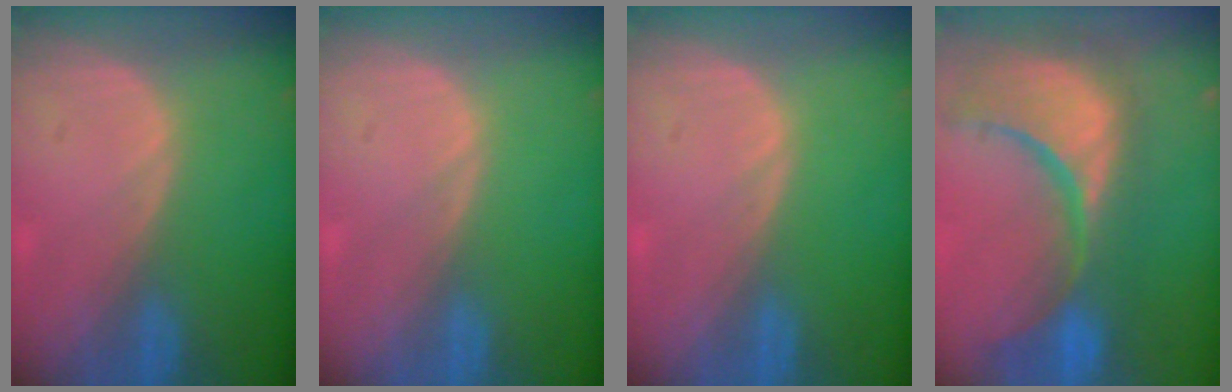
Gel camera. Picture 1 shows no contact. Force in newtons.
{"total": 0.0}
{"total": 0.0}
{"total": 15.3, "press": 12.2, "slide": 9.3}